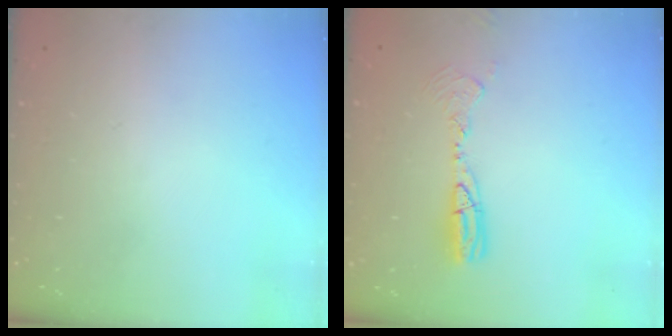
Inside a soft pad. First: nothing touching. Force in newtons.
{"total": 9.2, "press": 9.0, "slide": 2.2}